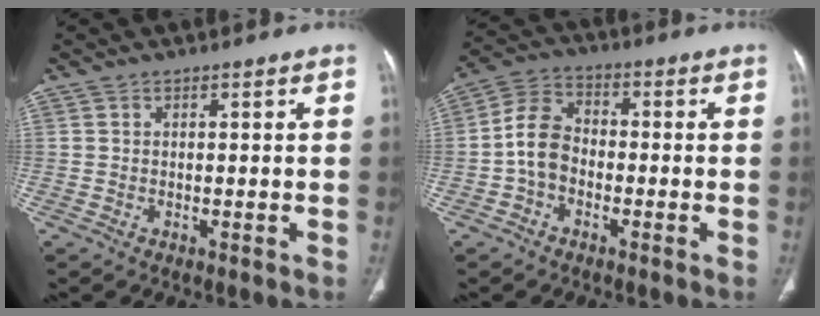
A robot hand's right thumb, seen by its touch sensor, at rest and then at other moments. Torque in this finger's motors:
{"motor_torque": [0.99, 0.89, 0.52, -0.84, 0.22]}